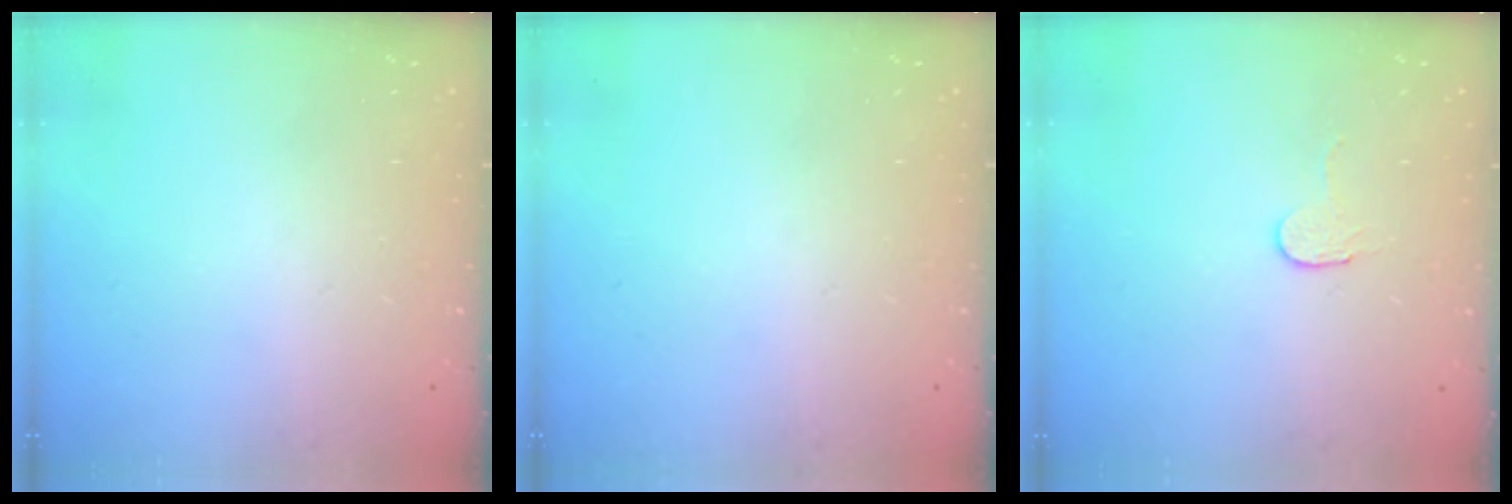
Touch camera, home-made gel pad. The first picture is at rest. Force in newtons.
{"total": 0.0}
{"total": 2.7, "press": 2.7, "slide": 0.2}